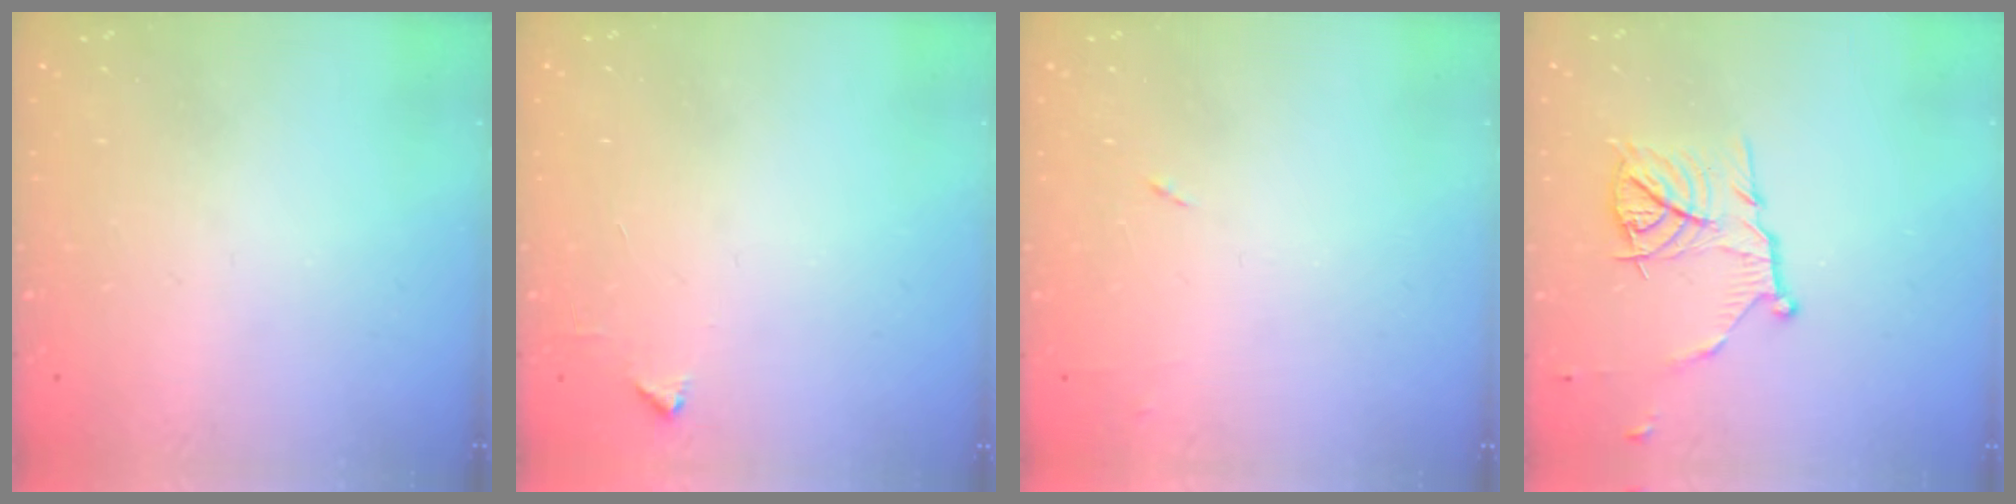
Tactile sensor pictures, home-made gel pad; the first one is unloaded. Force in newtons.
{"total": 2.1, "press": 2.1, "slide": 0.3}
{"total": 4.6, "press": 4.6, "slide": 0.6}
{"total": 11.2, "press": 11.2, "slide": 0.8}